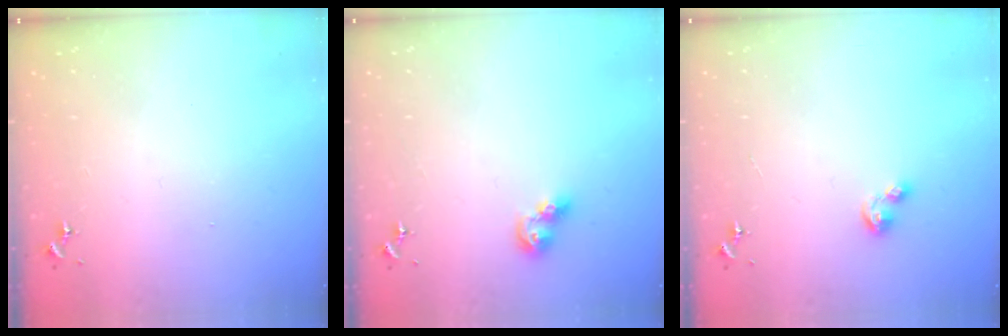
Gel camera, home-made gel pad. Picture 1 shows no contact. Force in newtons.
{"total": 7.4, "press": 7.4, "slide": 0.7}
{"total": 4.8, "press": 4.8, "slide": 0.4}